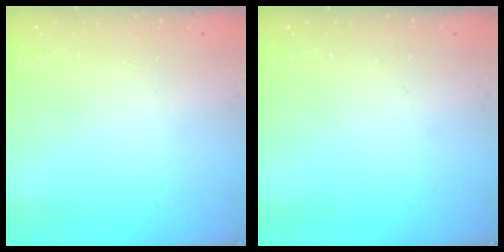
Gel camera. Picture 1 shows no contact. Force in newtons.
{"total": 0.0}